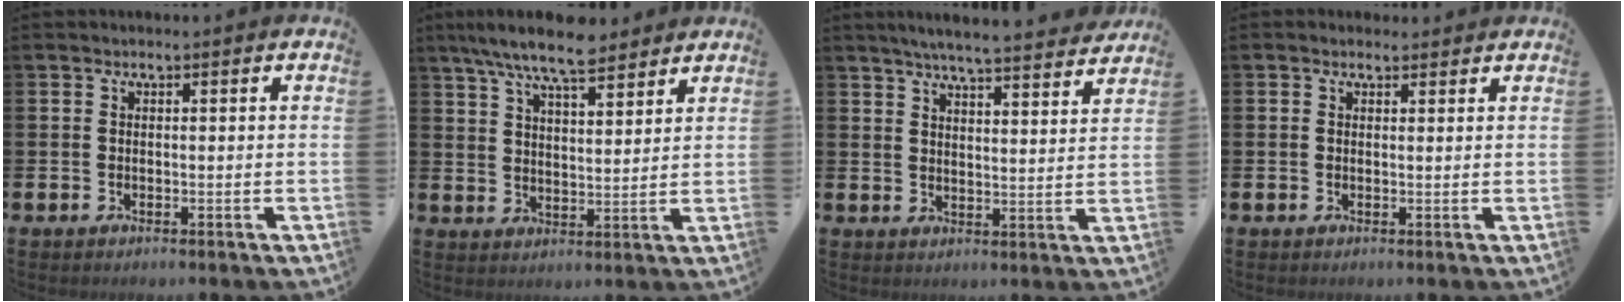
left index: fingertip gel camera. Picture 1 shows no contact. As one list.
[{"total": 8.7, "force": [7.8, 1.7, 3.5], "torque": [-0.075, -0.032, 0.141]}, {"total": 5.8, "force": [5.6, -0.2, 1.4], "torque": [-0.044, -0.032, 0.099]}, {"total": 1.0, "force": [0.8, 0.6, 0.2], "torque": [0.009, 0.003, 0.010]}]